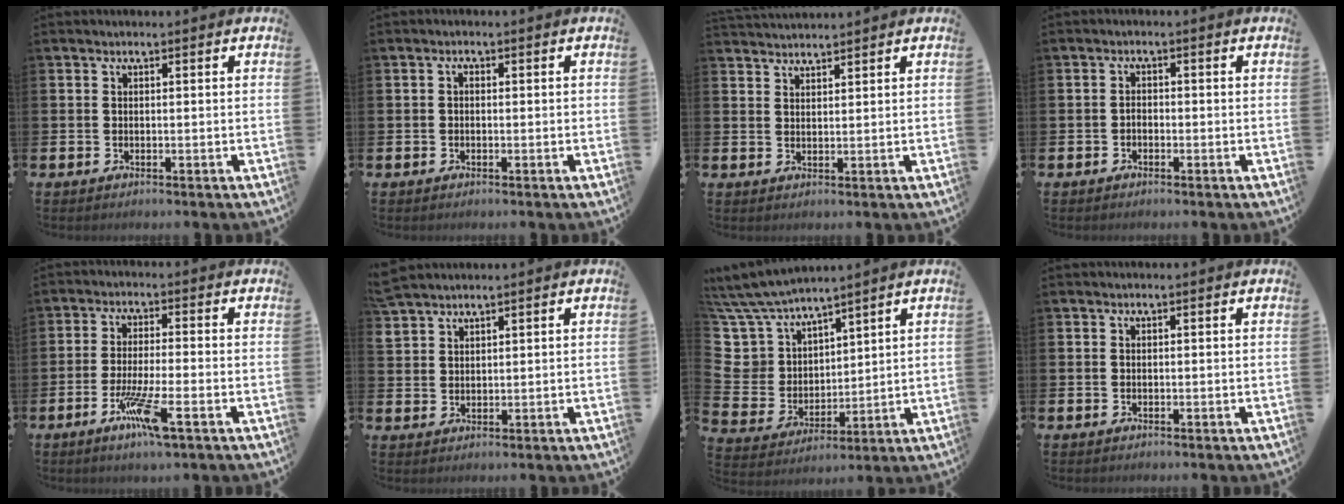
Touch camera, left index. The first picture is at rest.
{"total": 0.9, "force": [-0.3, 0.6, 0.5], "torque": [-0.002, 0.001, -0.010]}
{"total": 2.5, "force": [2.5, 0.2, -0.2], "torque": [0.006, -0.014, 0.044]}
{"total": 1.1, "force": [-0.8, 0.7, 0.4], "torque": [0.000, -0.003, -0.018]}
{"total": 6.4, "force": [-3.2, 0.8, 5.5], "torque": [-0.109, -0.012, -0.054]}
{"total": 3.2, "force": [3.2, 0.5, 0.1], "torque": [0.000, -0.017, 0.059]}
{"total": 8.1, "force": [6.8, 4.5, 0.6], "torque": [-0.072, -0.051, 0.130]}
{"total": 0.0}